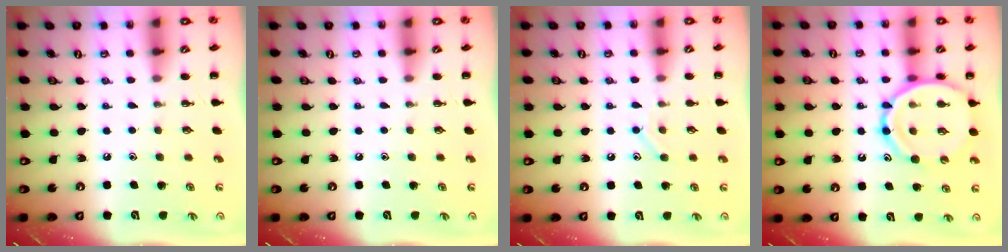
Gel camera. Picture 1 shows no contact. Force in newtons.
{"total": 0.0}
{"total": 7.9, "press": 7.8, "slide": 1.4}
{"total": 14.9, "press": 14.4, "slide": 3.5}